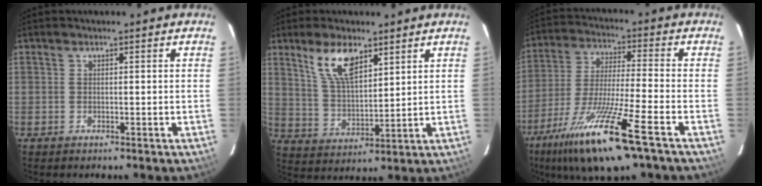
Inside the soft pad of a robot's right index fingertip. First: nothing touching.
{"total": 9.6, "force": [5.8, 3.9, 6.6], "torque": [-0.124, 0.006, 0.122]}
{"total": 17.4, "force": [-10.7, 1.3, 13.6], "torque": [-0.280, -0.043, -0.194]}